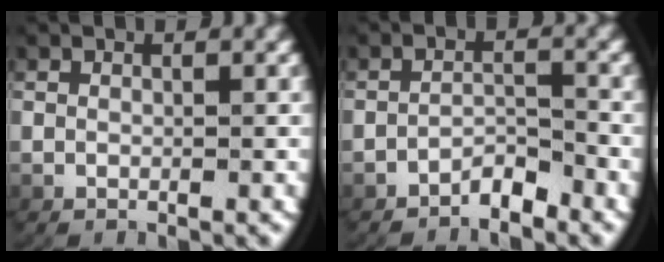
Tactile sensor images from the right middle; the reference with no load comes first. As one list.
[{"total": 2.6, "force": [-2.4, 0.5, 0.7], "torque": [-0.008, -0.001, -0.044]}]